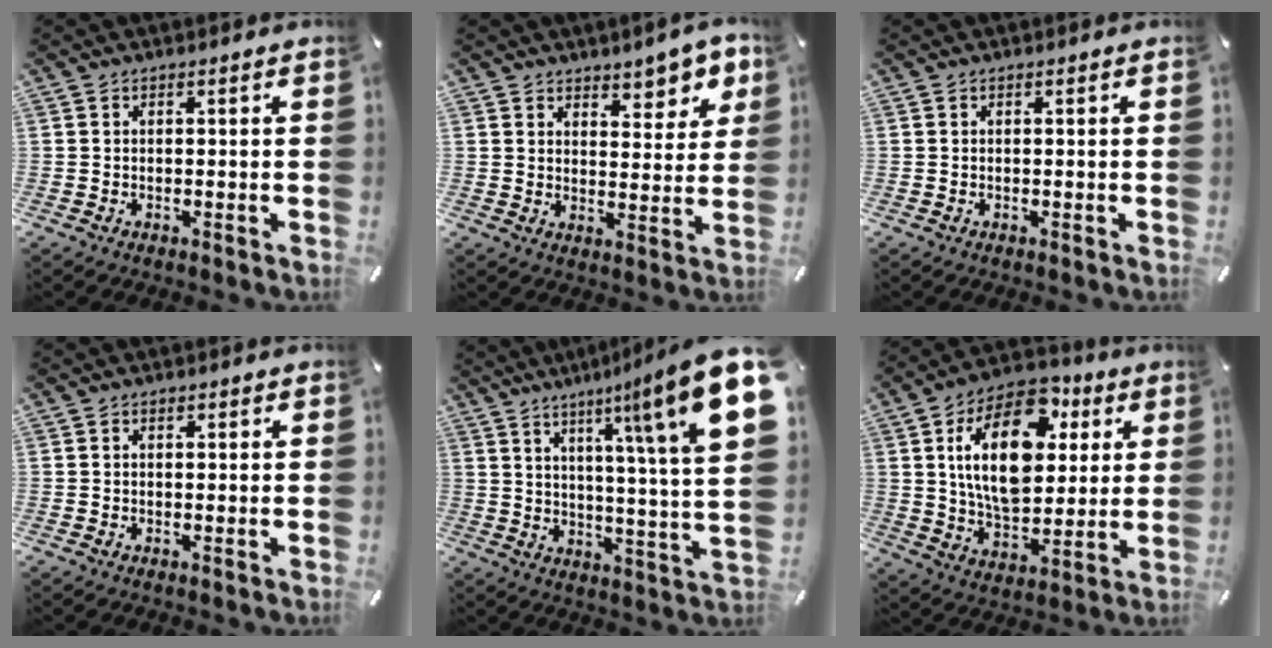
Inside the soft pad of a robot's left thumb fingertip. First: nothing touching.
{"total": 7.3, "force": [5.8, 4.1, 1.5], "torque": [0.001, -0.052, 0.101]}
{"total": 0.0}
{"total": 0.9, "force": [0.3, 0.6, 0.6], "torque": [-0.005, 0.002, 0.001]}
{"total": 19.8, "force": [10.3, 3.1, 16.7], "torque": [-0.251, -0.065, 0.146]}
{"total": 20.9, "force": [6.8, 13.0, 14.9], "torque": [-0.280, -0.014, 0.112]}